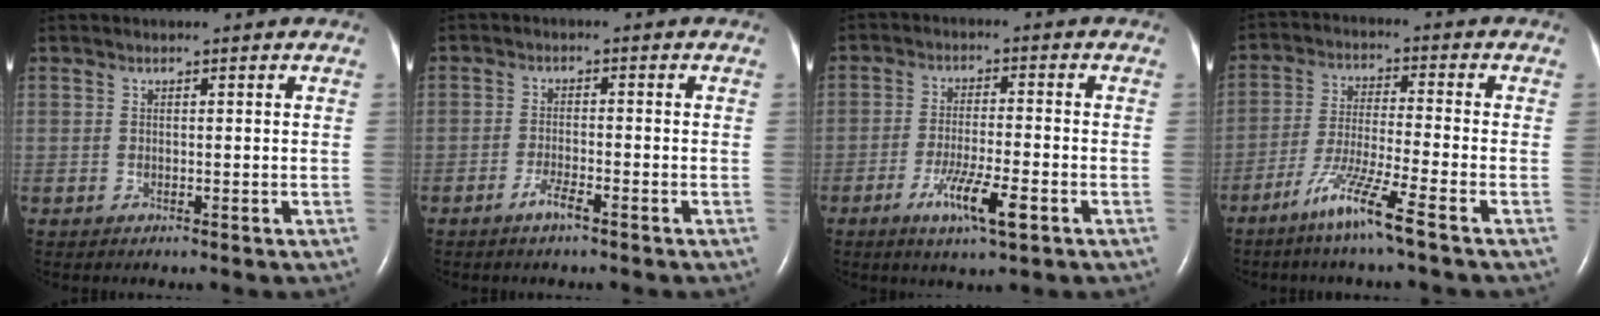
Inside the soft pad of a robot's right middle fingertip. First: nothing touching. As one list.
[{"total": 2.7, "force": [-1.9, 0.2, 1.9], "torque": [-0.042, -0.002, -0.036]}, {"total": 7.2, "force": [-3.6, 0.6, 6.3], "torque": [-0.120, -0.012, -0.059]}, {"total": 8.5, "force": [-5.5, -1.0, 6.4], "torque": [-0.128, -0.027, -0.112]}]